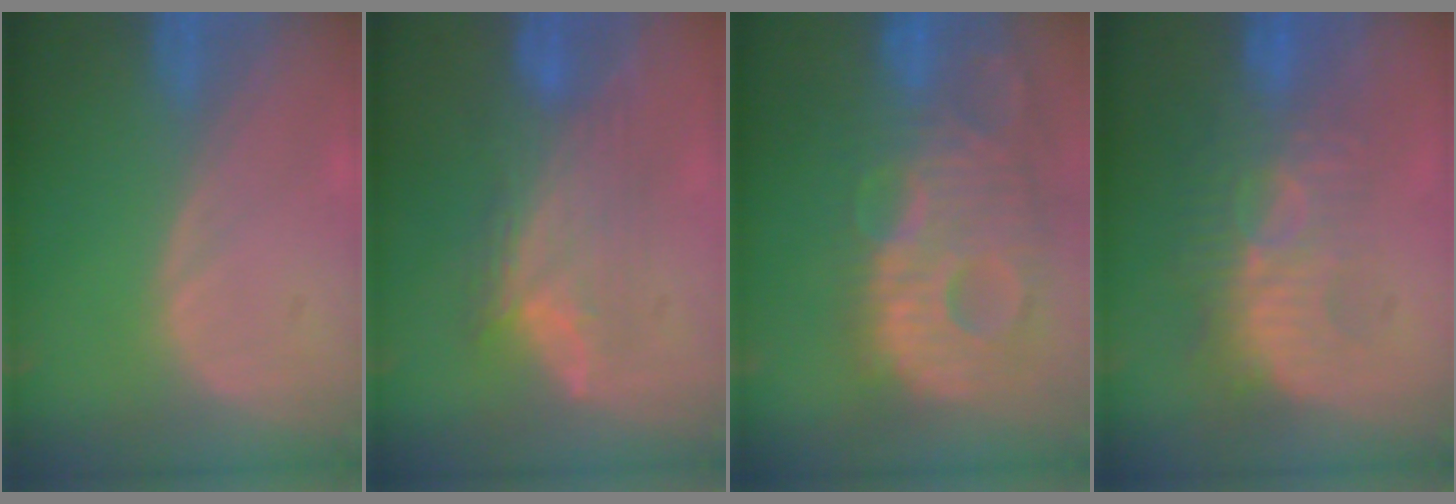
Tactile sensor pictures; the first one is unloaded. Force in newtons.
{"total": 7.3, "press": 7.1, "slide": 1.7}
{"total": 13.8, "press": 11.9, "slide": 7.1}
{"total": 9.2, "press": 8.4, "slide": 3.6}